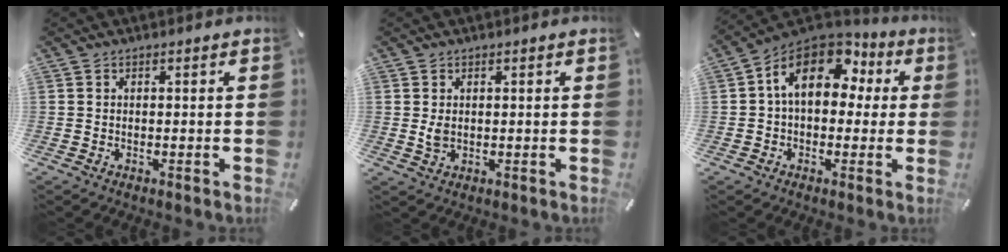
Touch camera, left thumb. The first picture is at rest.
{"total": 2.3, "force": [0.4, 1.7, 1.5], "torque": [-0.023, 0.000, 0.005]}
{"total": 14.2, "force": [3.7, 9.5, 9.9], "torque": [-0.180, -0.002, 0.066]}